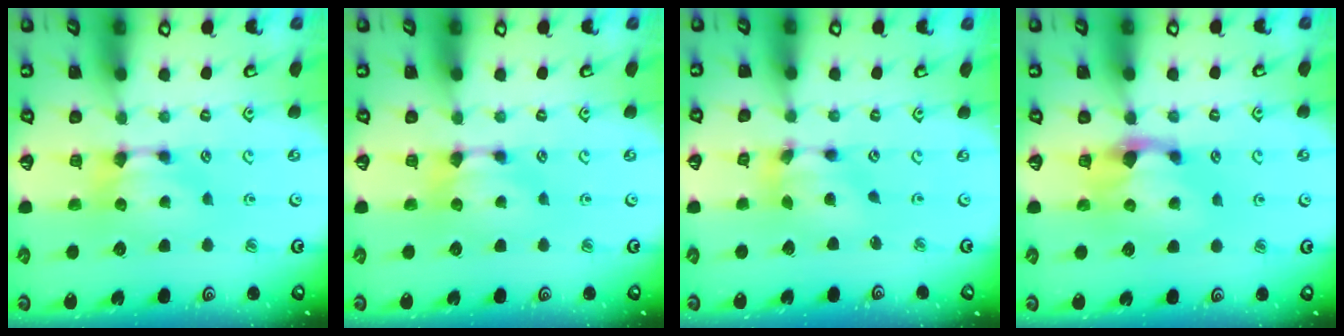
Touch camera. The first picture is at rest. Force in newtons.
{"total": 0.0}
{"total": 5.5, "press": 5.1, "slide": 2.1}
{"total": 1.9, "press": 1.4, "slide": 1.2}